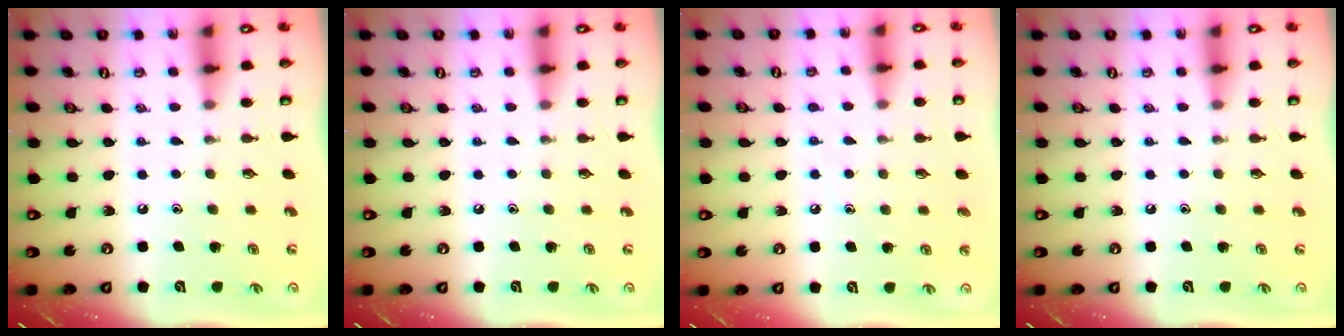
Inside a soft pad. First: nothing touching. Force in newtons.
{"total": 0.0}
{"total": 4.2, "press": 4.2, "slide": 0.5}
{"total": 0.0}